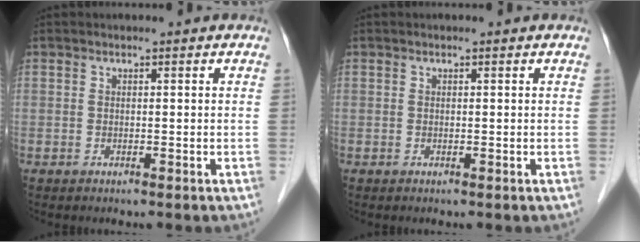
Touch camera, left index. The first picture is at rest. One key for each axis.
{"total": 0.0}